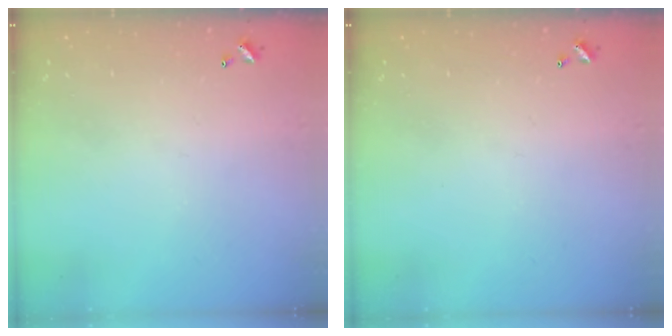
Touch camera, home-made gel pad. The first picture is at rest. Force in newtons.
{"total": 0.0}